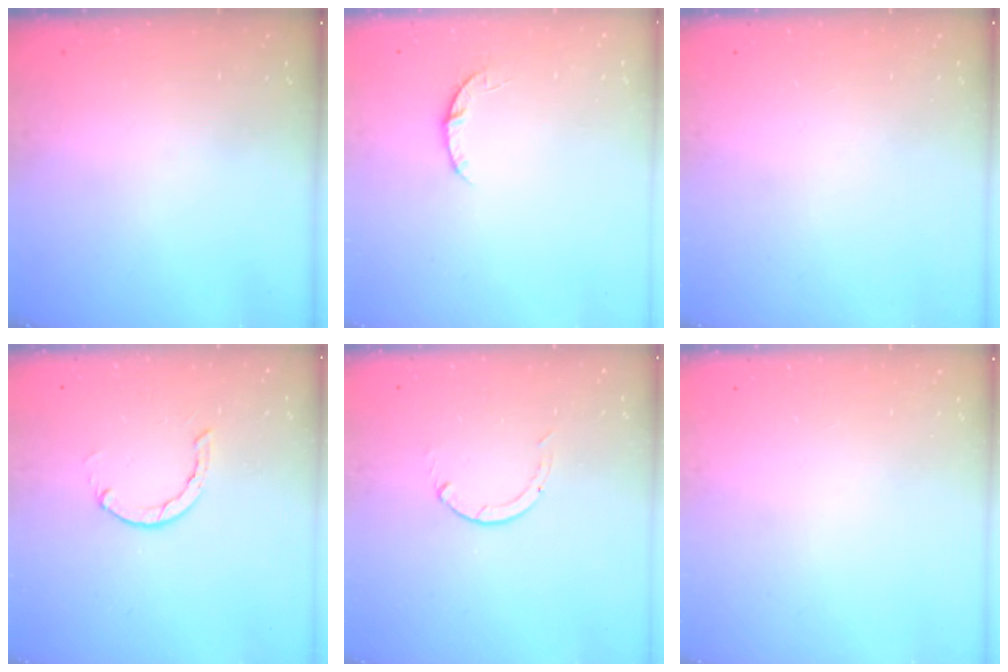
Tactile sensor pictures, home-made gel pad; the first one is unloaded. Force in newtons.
{"total": 3.5, "press": 3.4, "slide": 0.4}
{"total": 0.0}
{"total": 2.8, "press": 2.7, "slide": 0.4}
{"total": 0.0}
{"total": 0.0}